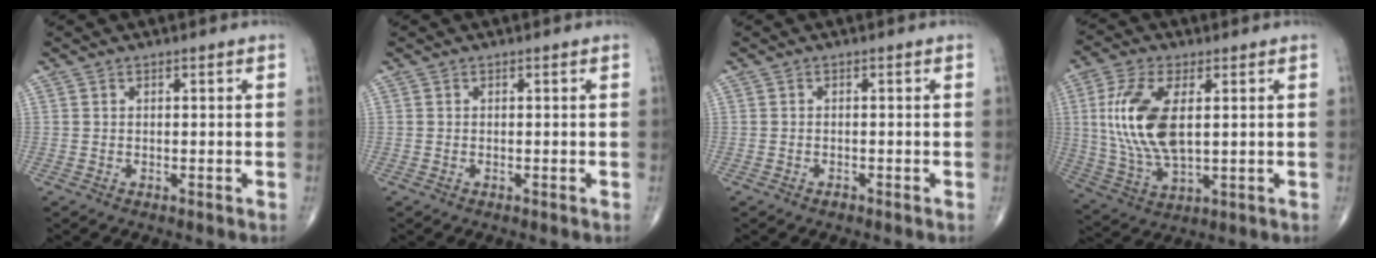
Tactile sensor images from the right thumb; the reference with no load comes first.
{"total": 0.0}
{"total": 0.7, "force": [-0.5, 0.3, 0.2], "torque": [-0.005, 0.003, -0.011]}
{"total": 14.5, "force": [2.3, 6.8, 12.5], "torque": [-0.271, -0.008, 0.052]}